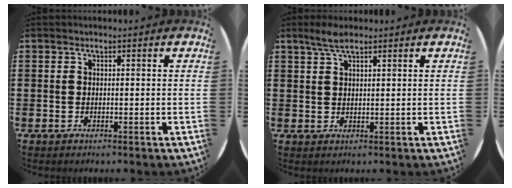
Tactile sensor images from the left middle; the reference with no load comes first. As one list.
[{"total": 3.0, "force": [2.2, 0.8, 1.8], "torque": [-0.030, 0.003, 0.038]}]